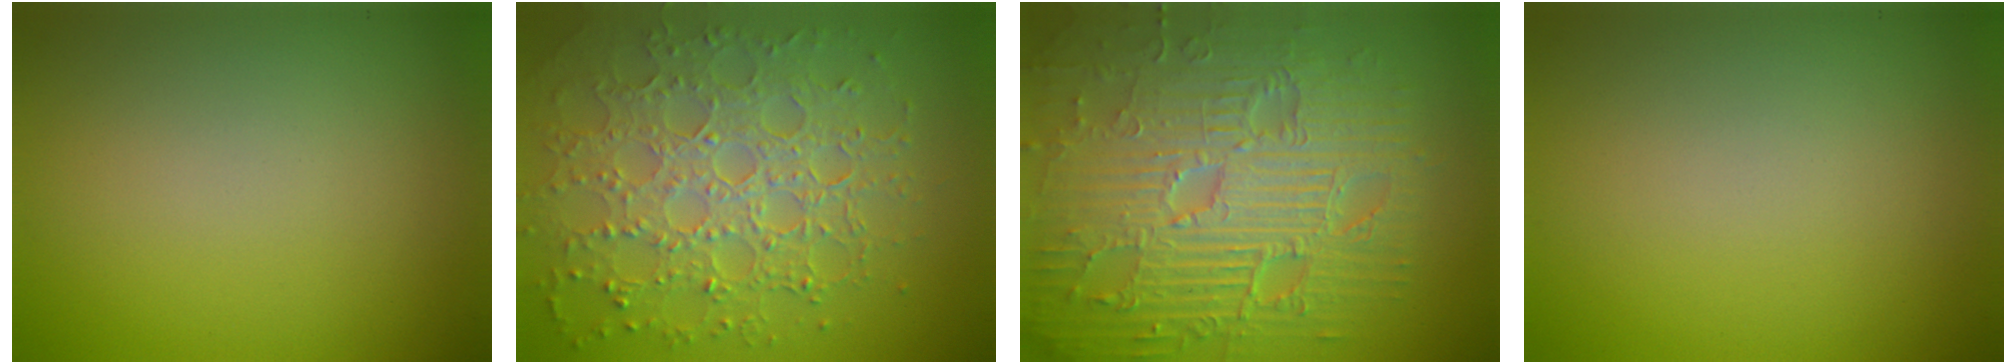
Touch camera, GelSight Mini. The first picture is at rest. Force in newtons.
{"total": 7.5, "press": 5.6, "slide": 5.0}
{"total": 11.7, "press": 7.6, "slide": 8.8}
{"total": 0.0}